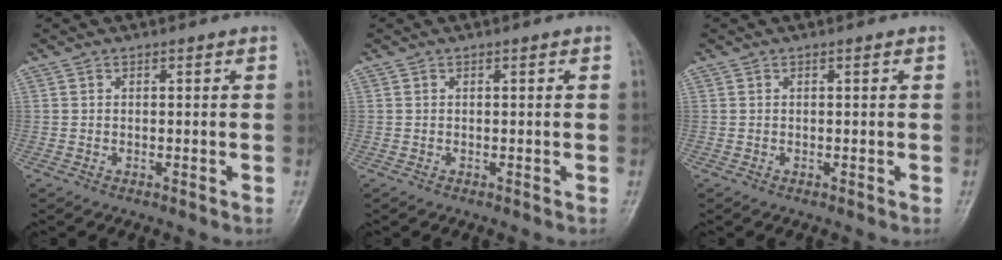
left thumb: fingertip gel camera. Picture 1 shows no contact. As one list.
[{"total": 0.0}, {"total": 0.0}]